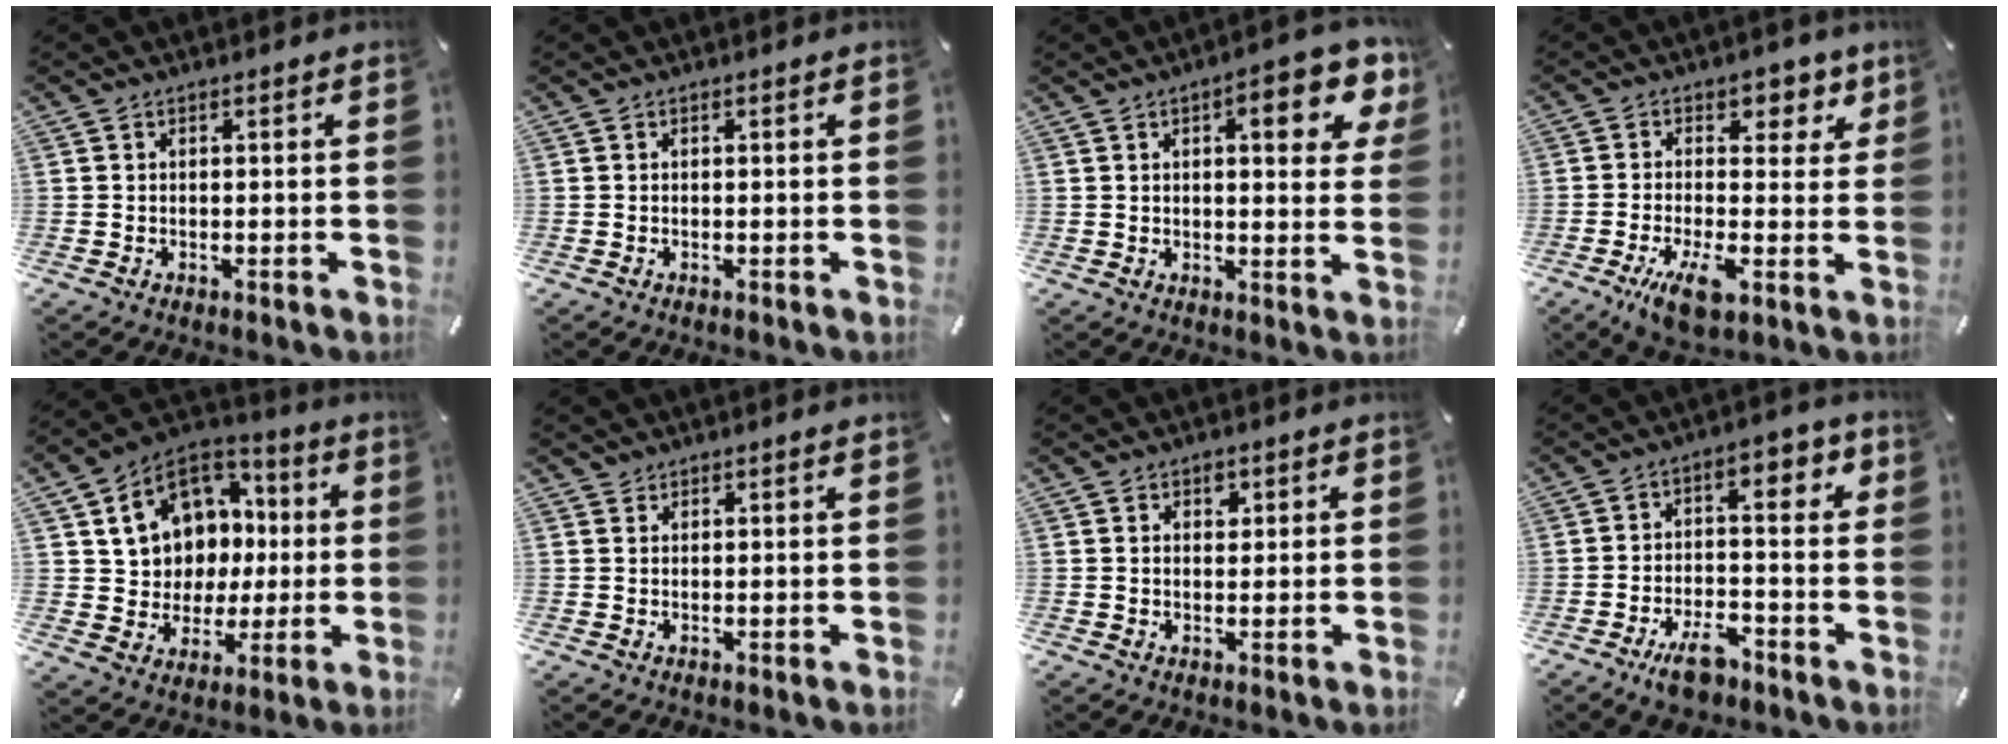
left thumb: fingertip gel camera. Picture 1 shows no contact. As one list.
[{"total": 0.0}, {"total": 10.8, "force": [5.0, 4.0, 8.7], "torque": [-0.108, -0.020, 0.076]}, {"total": 12.6, "force": [-0.6, 8.0, 9.7], "torque": [-0.122, -0.008, -0.006]}, {"total": 13.9, "force": [3.7, 12.4, 5.0], "torque": [-0.093, -0.017, 0.086]}, {"total": 1.0, "force": [1.0, 0.1, 0.1], "torque": [-0.003, -0.001, 0.020]}, {"total": 2.7, "force": [1.3, 2.0, 1.3], "torque": [-0.004, -0.006, 0.017]}, {"total": 11.3, "force": [-3.9, 6.7, 8.2], "torque": [-0.107, 0.026, -0.066]}]